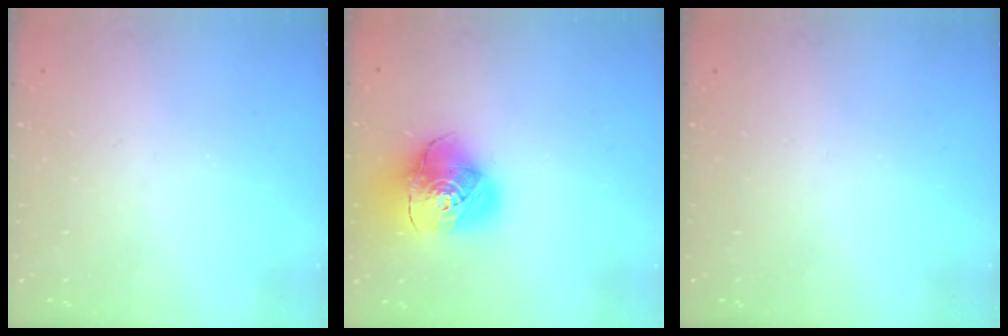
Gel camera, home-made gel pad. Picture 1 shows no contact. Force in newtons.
{"total": 15.3, "press": 15.2, "slide": 1.8}
{"total": 0.0}